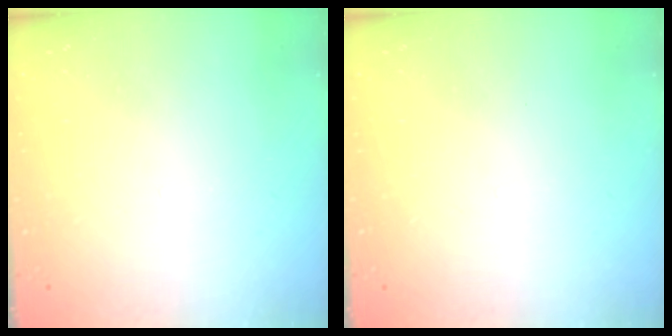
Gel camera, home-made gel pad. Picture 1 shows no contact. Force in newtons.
{"total": 0.0}